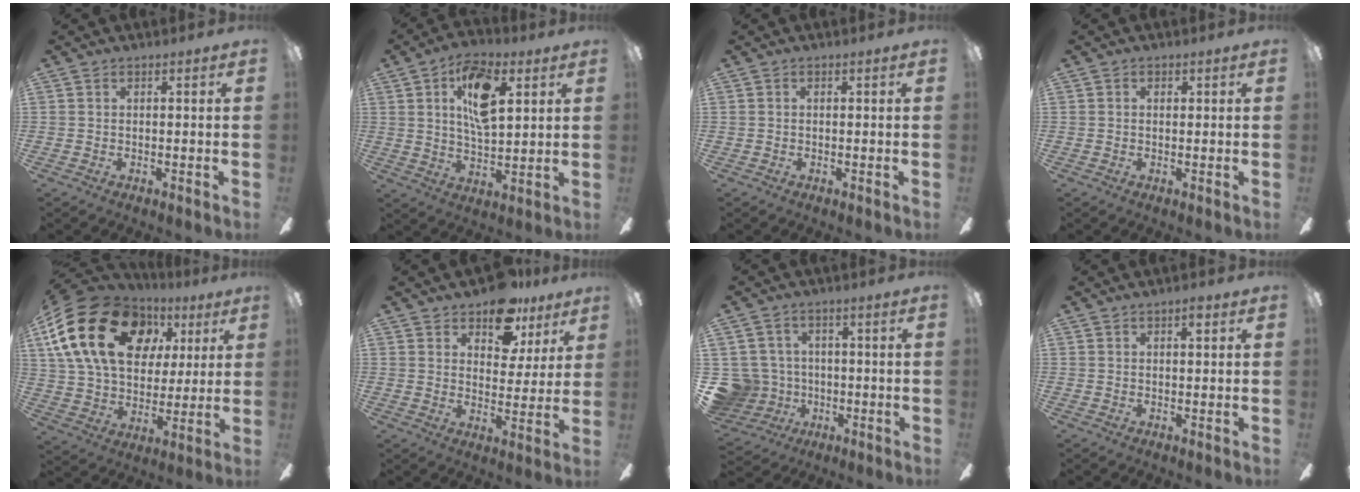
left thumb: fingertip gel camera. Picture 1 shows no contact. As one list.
[{"total": 13.2, "force": [5.6, 6.3, 10.1], "torque": [-0.162, 0.001, 0.094]}, {"total": 0.0}, {"total": 0.6, "force": [0.1, 0.5, 0.4], "torque": [-0.007, 0.005, 0.001]}, {"total": 25.1, "force": [8.9, 17.5, 15.6], "torque": [-0.296, -0.012, 0.160]}, {"total": 11.8, "force": [8.6, 6.5, 4.8], "torque": [-0.071, -0.047, 0.157]}, {"total": 9.8, "force": [-1.6, 9.4, 2.5], "torque": [-0.104, 0.019, -0.023]}, {"total": 1.9, "force": [1.1, 0.8, 1.3], "torque": [-0.011, -0.003, 0.015]}]